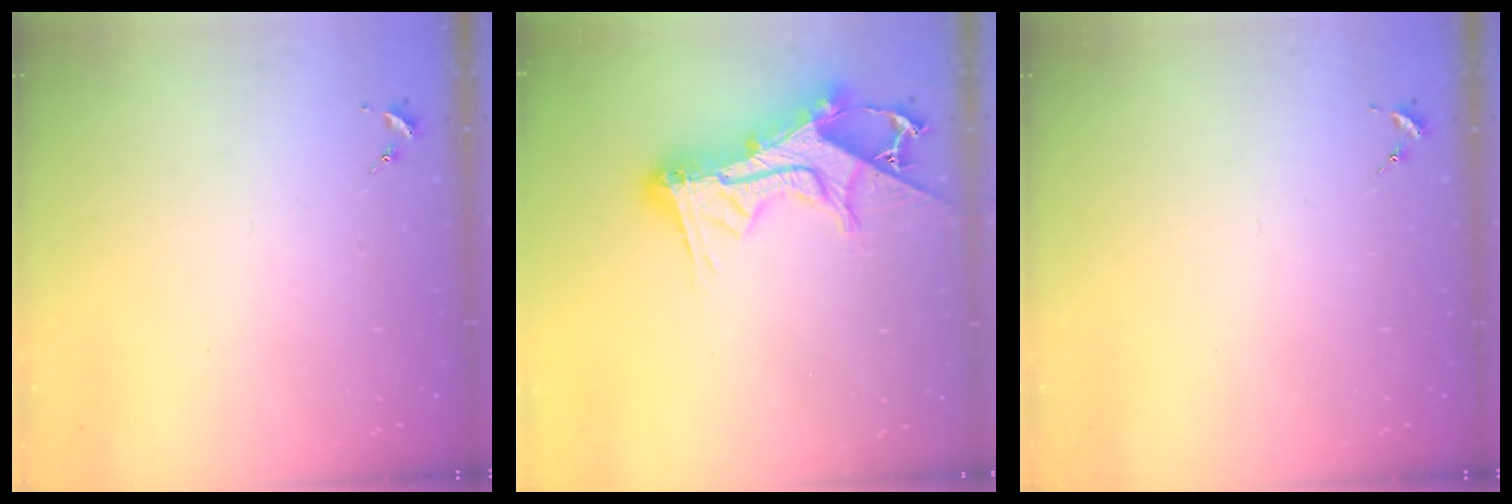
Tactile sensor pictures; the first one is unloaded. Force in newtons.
{"total": 19.2, "press": 19.2, "slide": 1.2}
{"total": 0.0}